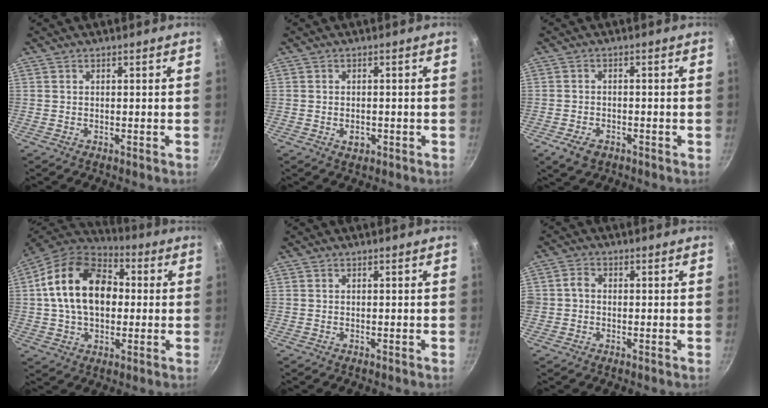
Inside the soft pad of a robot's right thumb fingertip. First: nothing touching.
{"total": 2.5, "force": [-0.8, 1.7, 1.6], "torque": [-0.021, 0.003, -0.010]}
{"total": 4.5, "force": [-2.5, 2.7, 2.6], "torque": [-0.051, 0.012, -0.041]}
{"total": 19.1, "force": [2.1, 13.0, 13.8], "torque": [-0.210, 0.027, 0.020]}
{"total": 0.0}
{"total": 2.5, "force": [-0.3, 2.2, 1.2], "torque": [-0.012, 0.011, -0.009]}